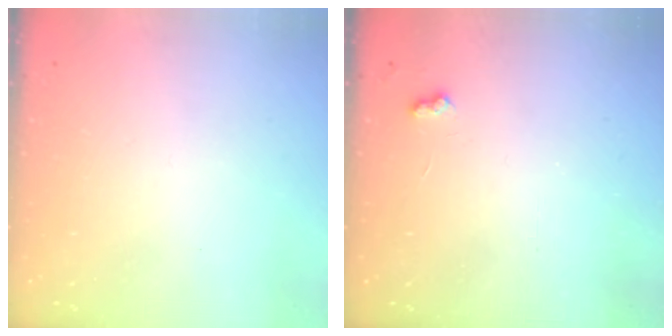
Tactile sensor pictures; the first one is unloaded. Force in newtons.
{"total": 3.9, "press": 3.9, "slide": 0.5}